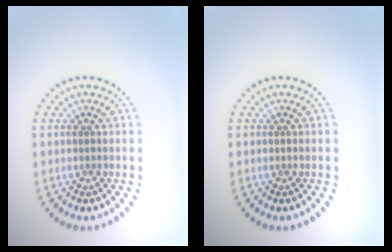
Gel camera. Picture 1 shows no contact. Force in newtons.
{"total": 0.0}